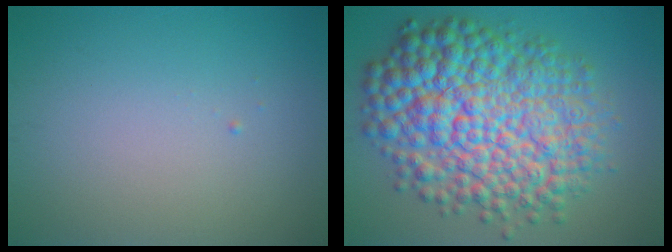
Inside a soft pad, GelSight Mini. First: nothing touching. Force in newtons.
{"total": 12.7, "press": 12.7, "slide": 0.1}